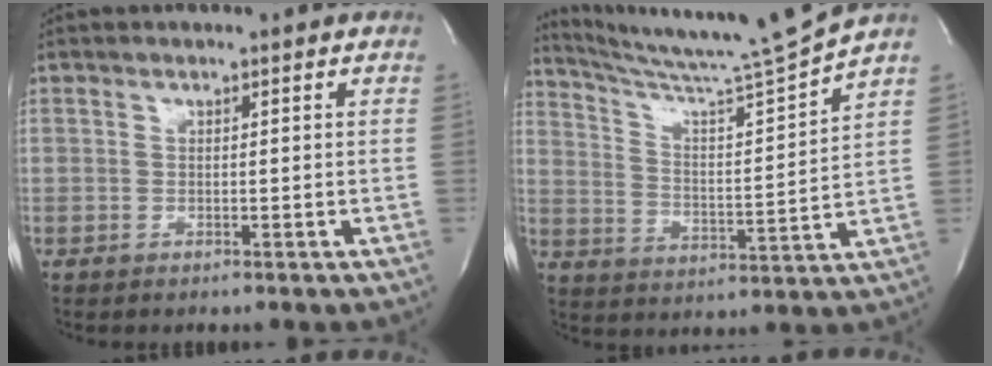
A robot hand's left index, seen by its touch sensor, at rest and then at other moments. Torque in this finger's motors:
{"motor_torque": [-0.62, -0.85, -0.36, 0.00]}